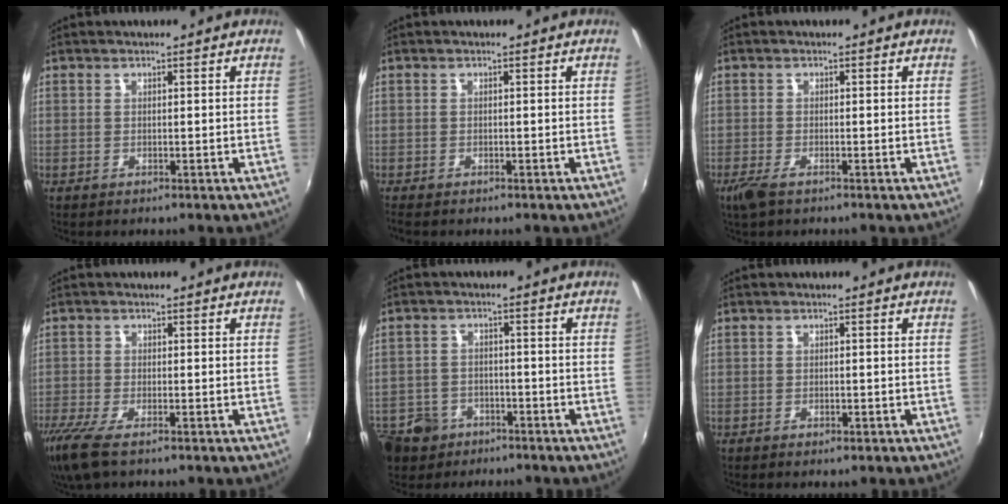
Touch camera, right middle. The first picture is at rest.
{"total": 1.2, "force": [-1.0, 0.2, 0.6], "torque": [-0.012, -0.007, -0.016]}
{"total": 3.0, "force": [-2.0, 0.8, 2.1], "torque": [-0.050, -0.009, -0.040]}
{"total": 6.8, "force": [-4.8, 1.5, 4.6], "torque": [-0.112, -0.028, -0.090]}
{"total": 10.1, "force": [-5.7, 7.6, 3.4], "torque": [-0.112, 0.006, -0.090]}
{"total": 1.1, "force": [-0.7, 0.5, 0.7], "torque": [-0.012, -0.002, -0.011]}